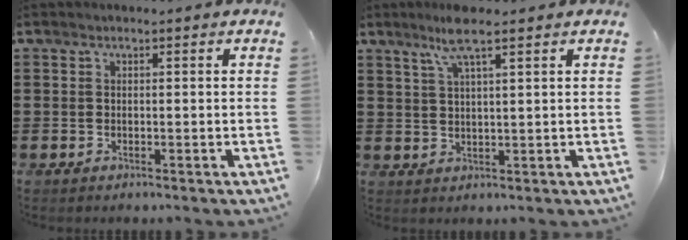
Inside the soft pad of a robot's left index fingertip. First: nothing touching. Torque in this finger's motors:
{"motor_torque": [0.24, -0.18, 0.16, 0.06]}